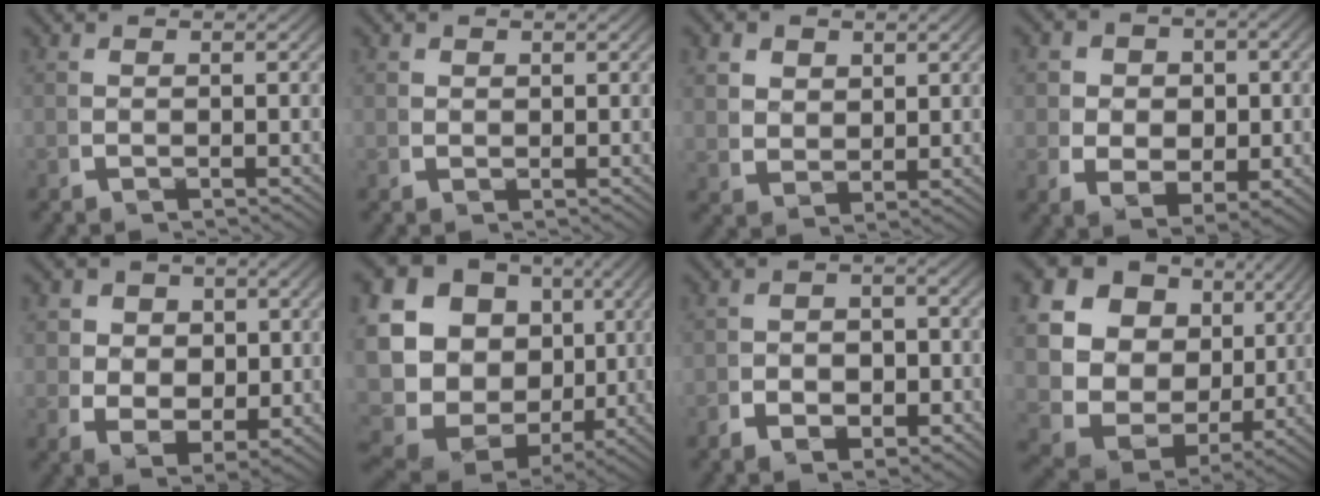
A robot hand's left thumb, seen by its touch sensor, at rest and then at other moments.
{"total": 0.7, "force": [0.6, 0.5, 0.1], "torque": [0.007, 0.002, 0.013]}
{"total": 3.0, "force": [1.2, 2.4, 1.4], "torque": [-0.028, -0.013, 0.033]}
{"total": 6.0, "force": [-0.3, 4.7, 3.7], "torque": [-0.064, -0.023, 0.001]}
{"total": 6.8, "force": [-0.2, 5.4, 4.2], "torque": [-0.081, -0.029, 0.006]}
{"total": 19.1, "force": [0.5, 15.6, 11.1], "torque": [-0.253, -0.037, 0.007]}
{"total": 3.4, "force": [-1.2, 2.3, 2.1], "torque": [-0.018, -0.006, -0.025]}
{"total": 18.5, "force": [1.6, 14.9, 10.8], "torque": [-0.237, -0.031, 0.019]}